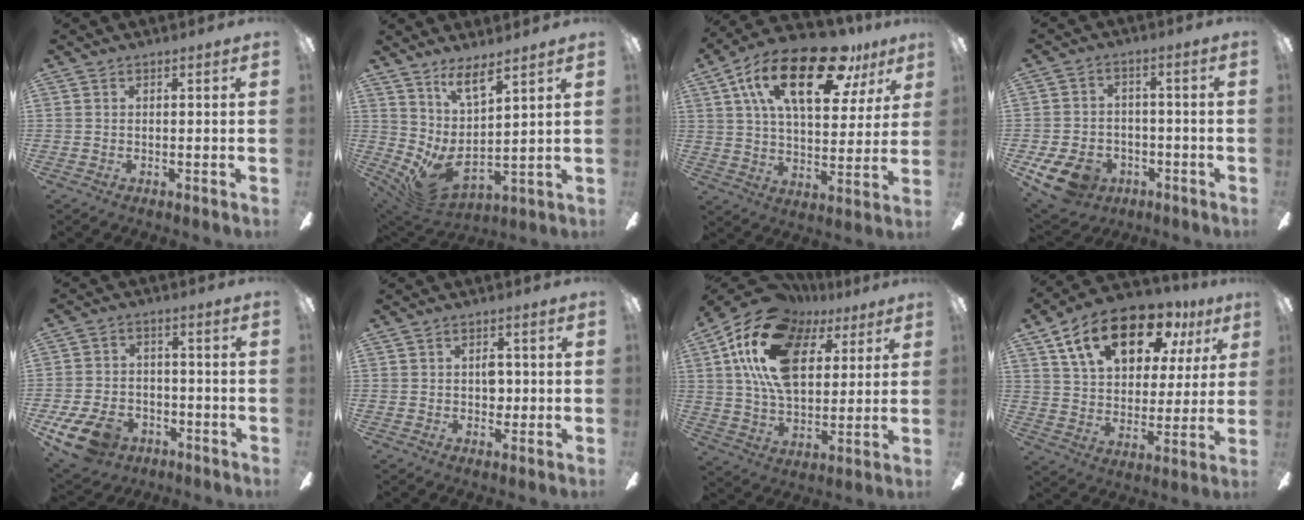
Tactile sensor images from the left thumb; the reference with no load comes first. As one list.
[{"total": 10.7, "force": [3.8, 3.7, 9.4], "torque": [-0.186, -0.043, 0.067]}, {"total": 24.0, "force": [12.7, 10.4, 17.6], "torque": [-0.288, -0.040, 0.208]}, {"total": 9.9, "force": [-5.6, 6.6, 4.8], "torque": [-0.119, 0.035, -0.105]}, {"total": 11.5, "force": [-6.8, 6.9, 6.2], "torque": [-0.140, 0.038, -0.126]}, {"total": 3.6, "force": [0.3, 2.3, 2.7], "torque": [-0.044, 0.005, 0.002]}, {"total": 22.5, "force": [9.6, 13.4, 15.3], "torque": [-0.302, -0.021, 0.167]}, {"total": 19.8, "force": [11.4, 10.9, 12.0], "torque": [-0.200, -0.043, 0.197]}]